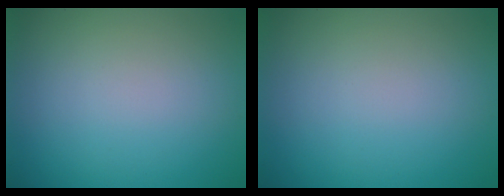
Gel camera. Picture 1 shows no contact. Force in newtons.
{"total": 0.0}